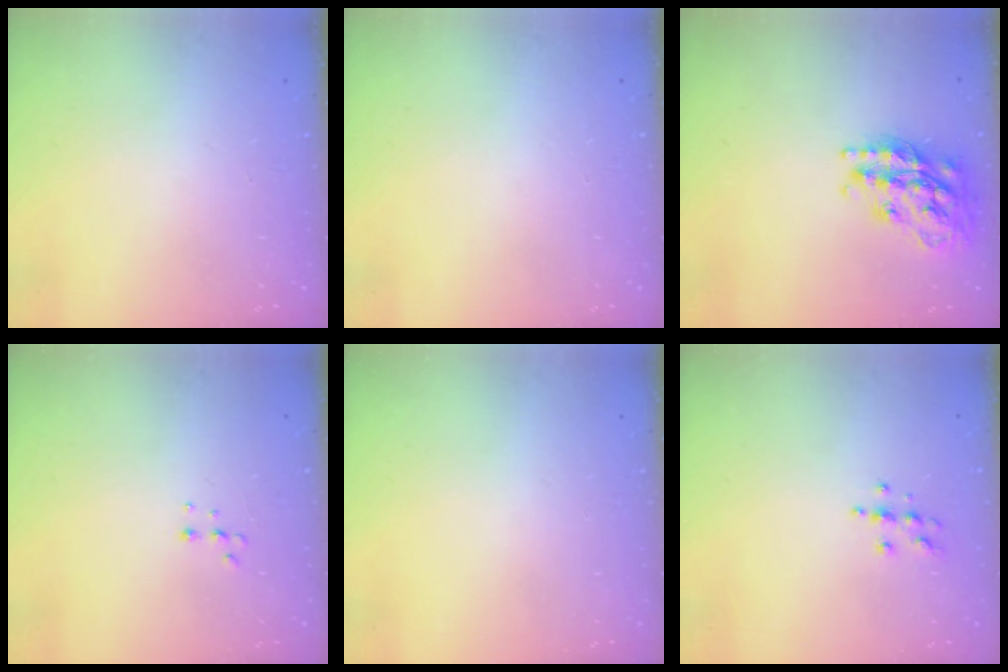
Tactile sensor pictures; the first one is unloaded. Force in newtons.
{"total": 0.0}
{"total": 19.6, "press": 19.6, "slide": 1.4}
{"total": 4.0, "press": 4.0, "slide": 0.8}
{"total": 0.0}
{"total": 5.6, "press": 5.5, "slide": 0.7}